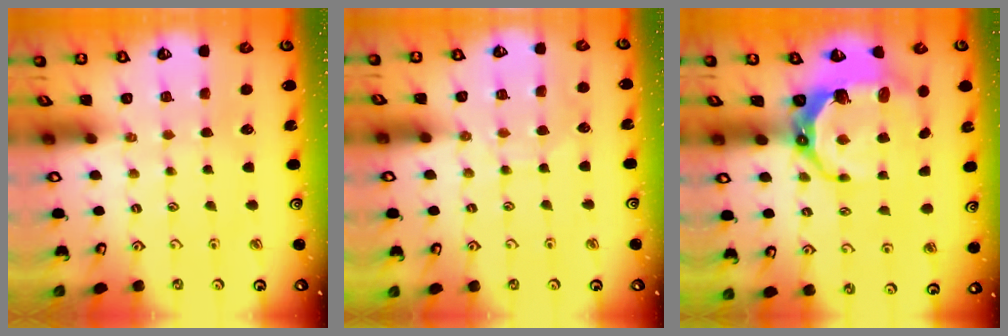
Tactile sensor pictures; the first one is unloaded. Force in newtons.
{"total": 6.4, "press": 6.3, "slide": 0.6}
{"total": 9.3, "press": 7.9, "slide": 5.0}